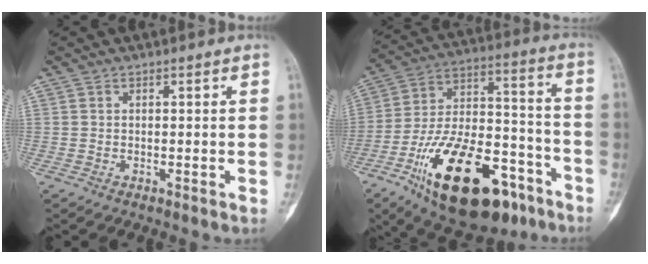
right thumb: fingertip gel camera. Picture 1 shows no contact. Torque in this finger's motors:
{"motor_torque": [0.91, 0.82, 1.97, -0.81, 0.20]}